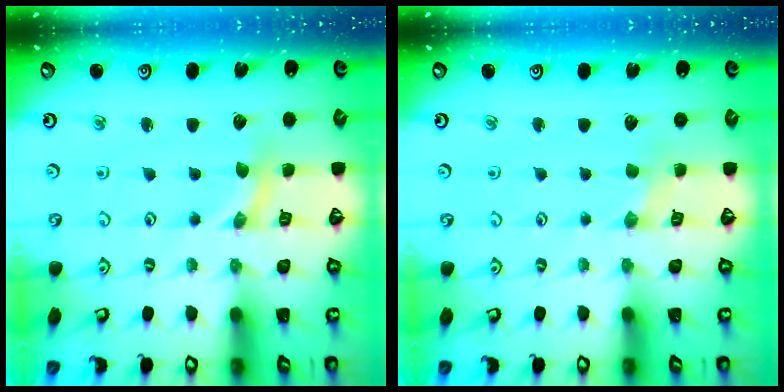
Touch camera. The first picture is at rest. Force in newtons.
{"total": 0.0}